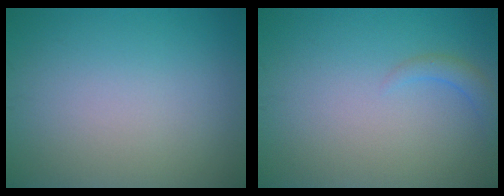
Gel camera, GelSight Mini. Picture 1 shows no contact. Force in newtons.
{"total": 1.4, "press": 1.4, "slide": 0.2}